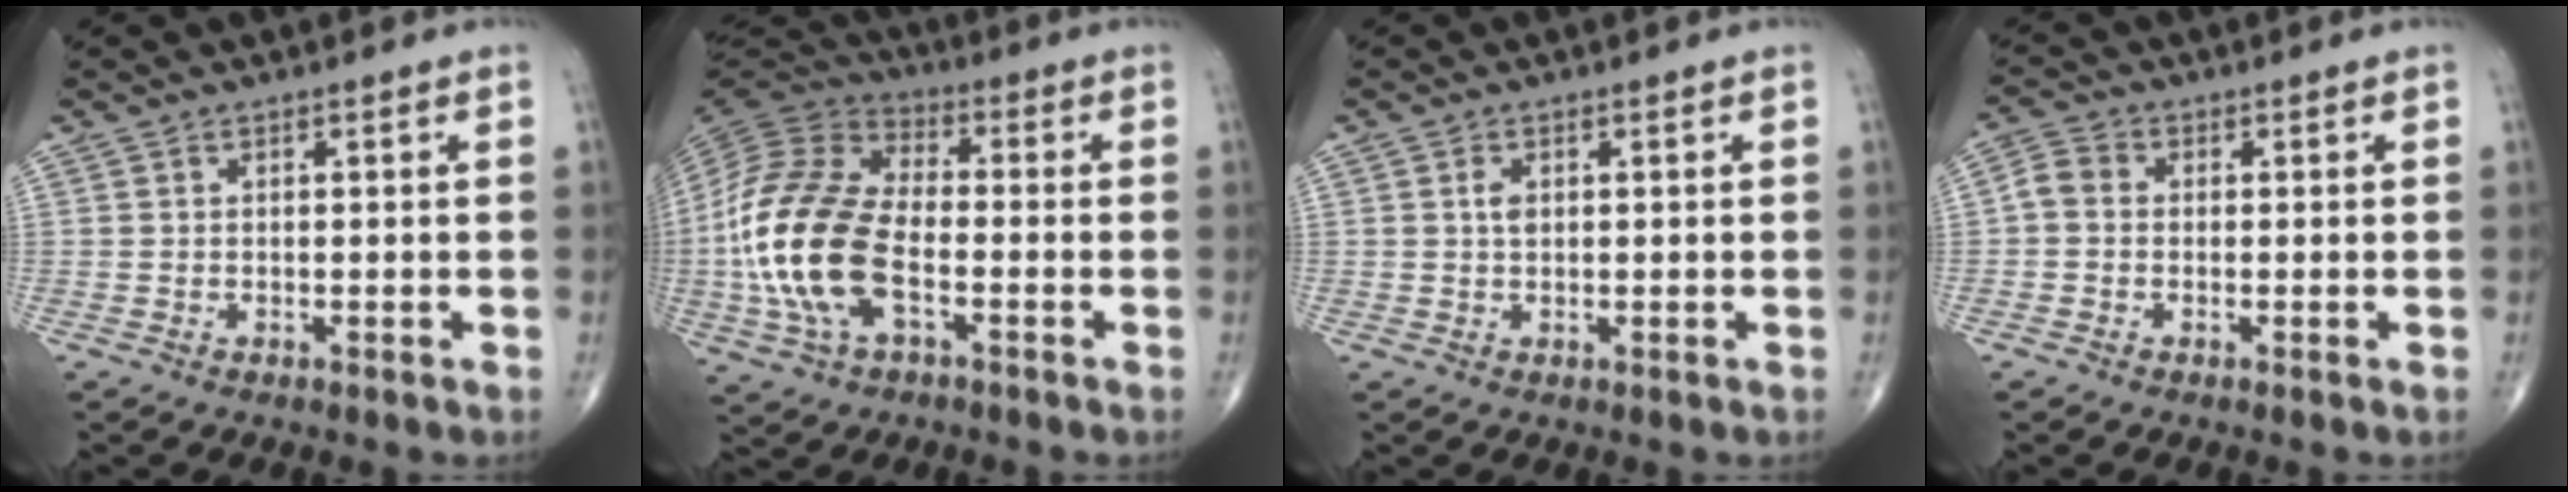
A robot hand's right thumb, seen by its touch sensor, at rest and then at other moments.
{"total": 19.5, "force": [-4.0, 10.5, 16.0], "torque": [-0.337, 0.021, -0.077]}
{"total": 1.7, "force": [0.4, 1.1, 1.3], "torque": [-0.022, 0.000, 0.006]}
{"total": 3.5, "force": [-0.3, 2.9, 2.0], "torque": [-0.034, 0.010, -0.016]}